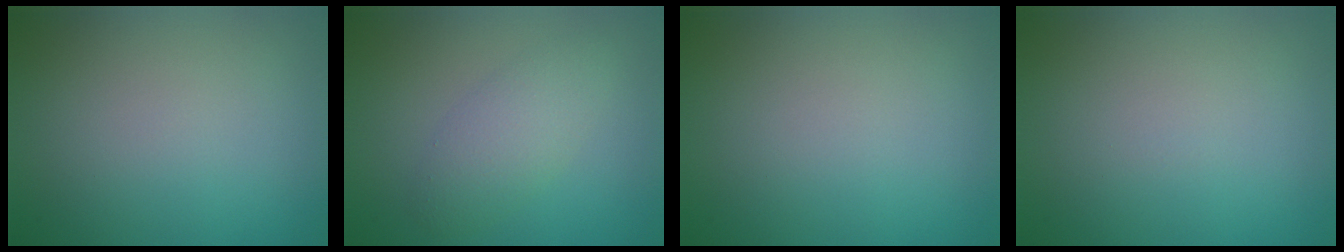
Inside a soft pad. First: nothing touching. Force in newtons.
{"total": 2.8, "press": 2.8, "slide": 0.2}
{"total": 0.0}
{"total": 0.0}